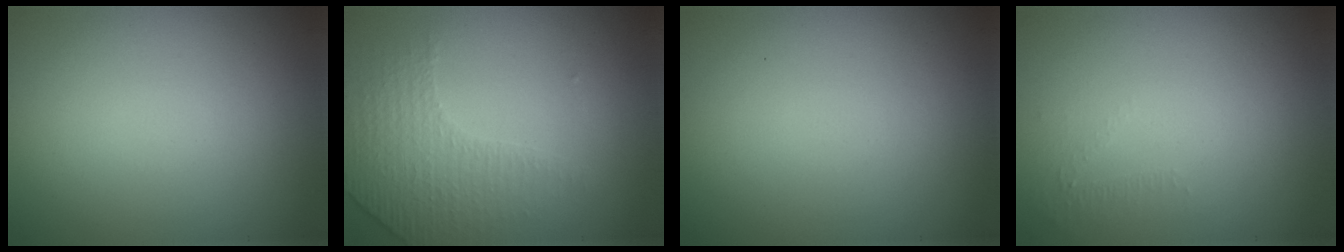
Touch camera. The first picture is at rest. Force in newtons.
{"total": 4.3, "press": 2.9, "slide": 3.2}
{"total": 0.0}
{"total": 0.5, "press": 0.2, "slide": 0.5}